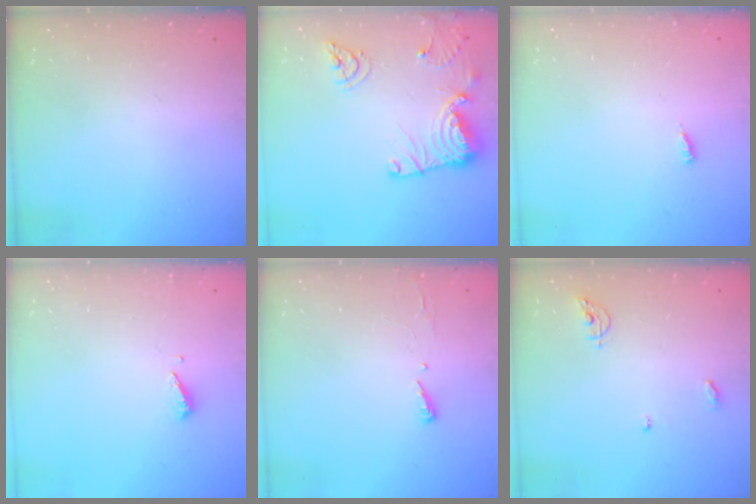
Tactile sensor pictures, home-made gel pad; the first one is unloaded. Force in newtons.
{"total": 14.1, "press": 14.0, "slide": 1.1}
{"total": 2.6, "press": 2.6, "slide": 0.3}
{"total": 3.1, "press": 3.1, "slide": 0.2}
{"total": 2.9, "press": 2.9, "slide": 0.4}
{"total": 6.3, "press": 6.3, "slide": 0.2}